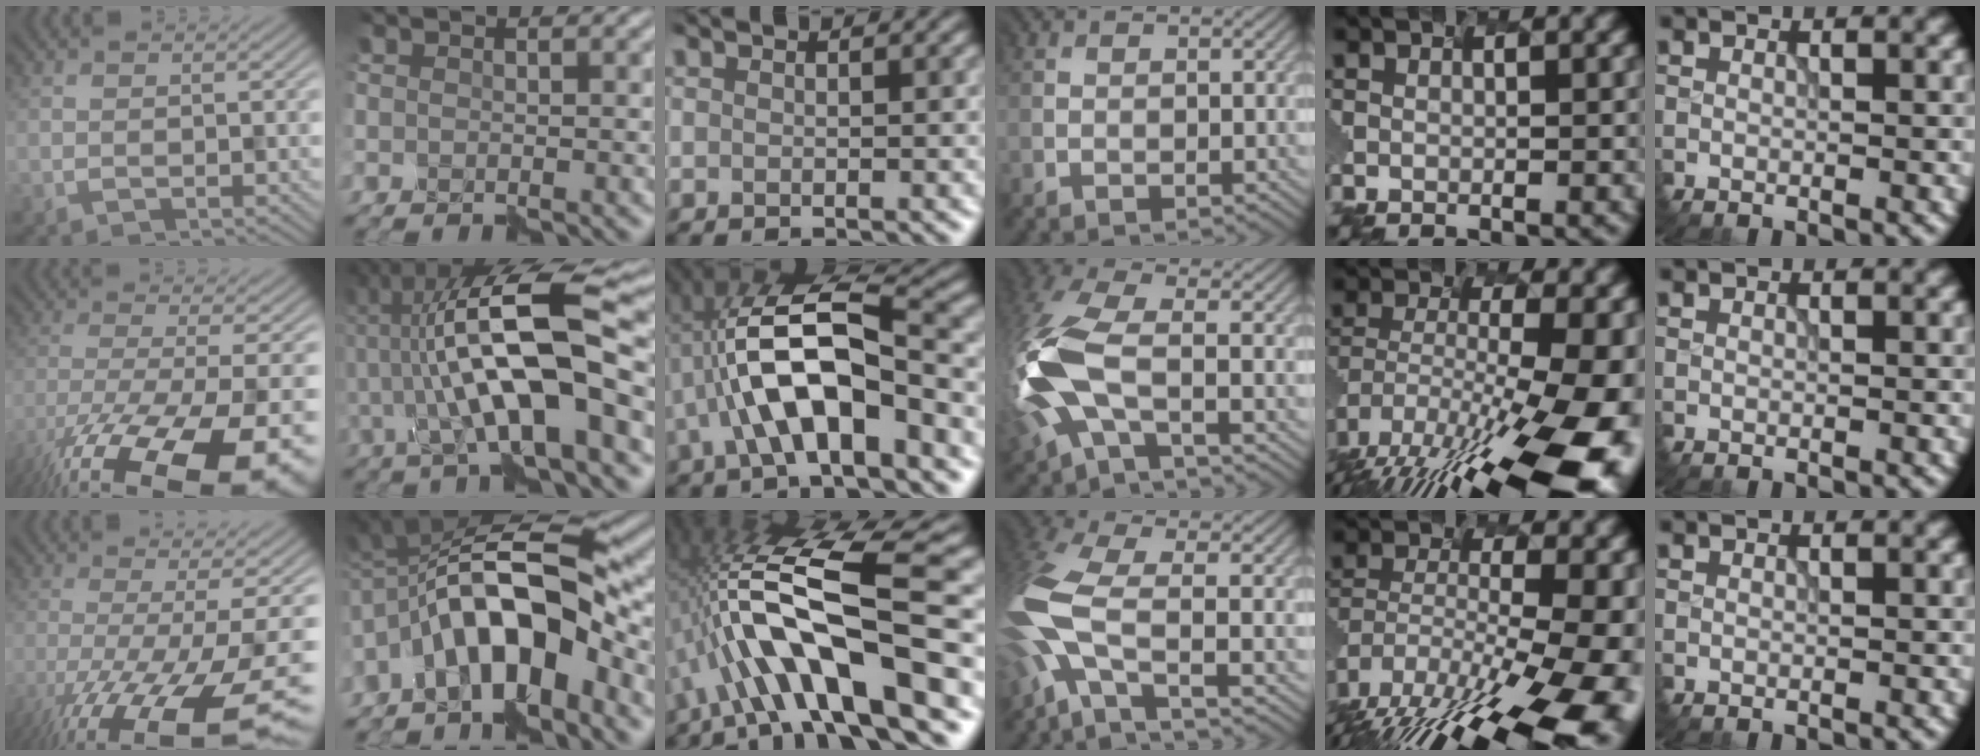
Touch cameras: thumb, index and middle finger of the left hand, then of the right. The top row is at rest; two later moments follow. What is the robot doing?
{"motion": "assemble", "object": "spray bottle"}